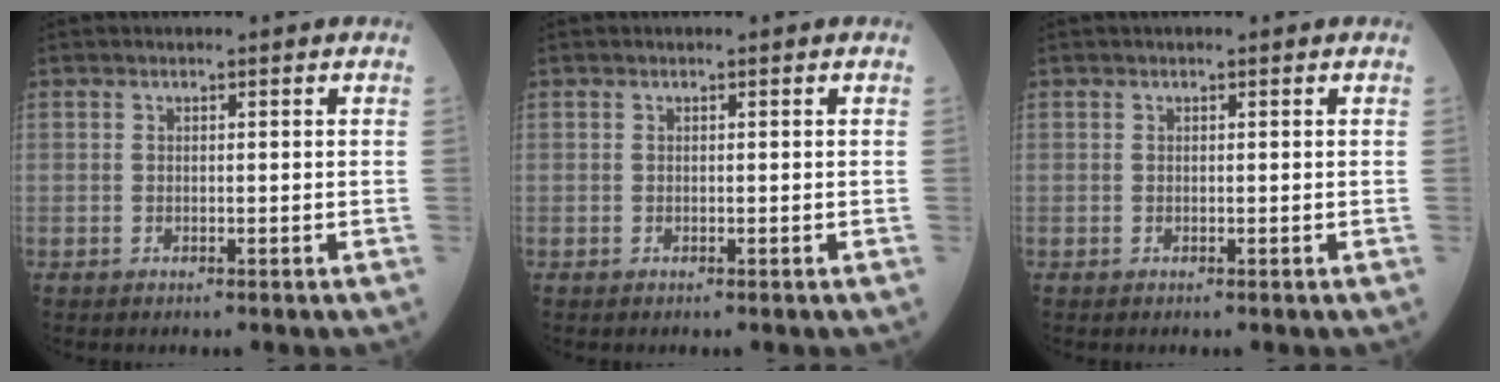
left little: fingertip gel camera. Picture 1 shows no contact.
{"total": 0.0}
{"total": 0.0}